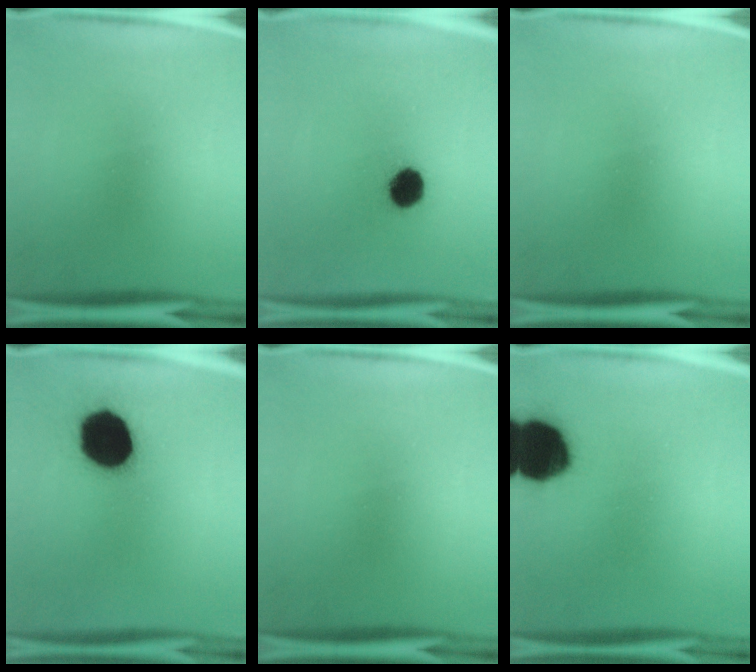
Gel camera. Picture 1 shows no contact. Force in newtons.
{"total": 7.6}
{"total": 0.0}
{"total": 18.8}
{"total": 0.0}
{"total": 18.2}